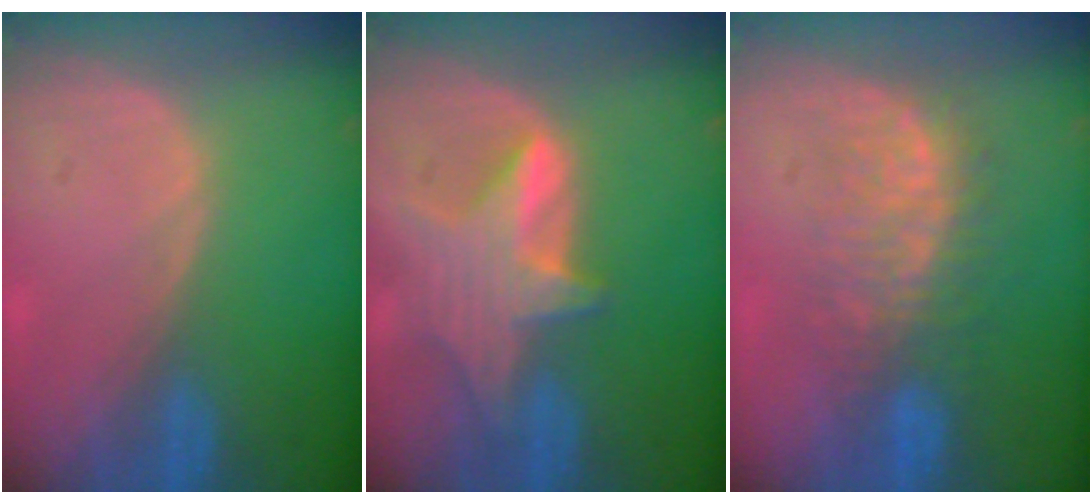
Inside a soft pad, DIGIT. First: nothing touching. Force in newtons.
{"total": 6.6, "press": 6.4, "slide": 1.2}
{"total": 7.6, "press": 7.4, "slide": 1.3}